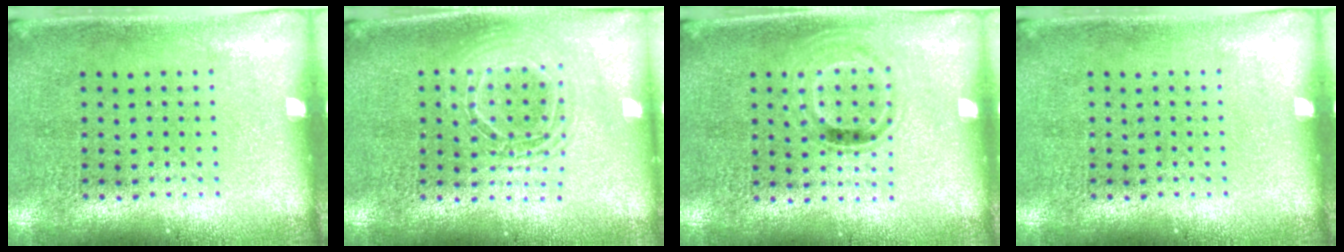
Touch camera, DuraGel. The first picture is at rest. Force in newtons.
{"total": 1.6, "press": 1.4, "slide": 0.9}
{"total": 0.9, "press": 0.8, "slide": 0.3}
{"total": 0.0}